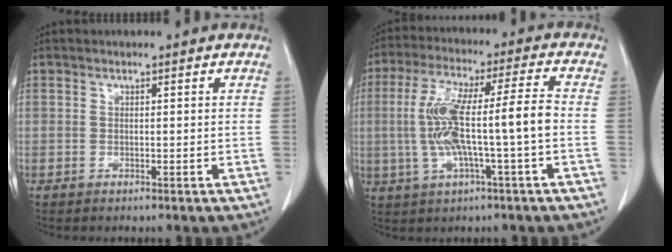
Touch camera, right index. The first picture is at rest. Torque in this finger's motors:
{"motor_torque": [0.85, -0.10, 0.44, 0.21]}